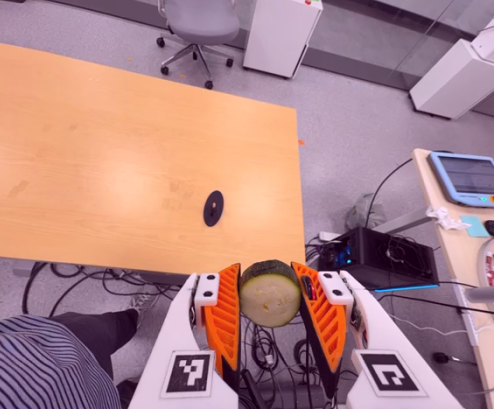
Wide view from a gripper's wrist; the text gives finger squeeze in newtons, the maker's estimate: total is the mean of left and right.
{"total": 13.0, "left": 12.6, "right": 13.5}